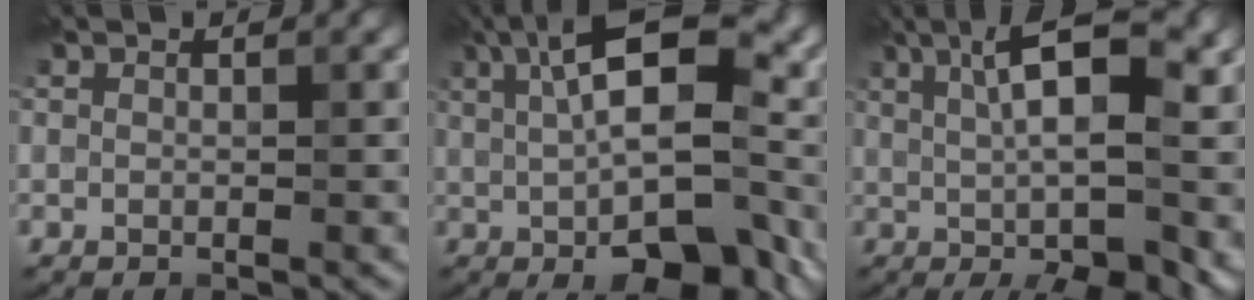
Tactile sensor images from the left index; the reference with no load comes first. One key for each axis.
{"total": 13.8, "fx": -0.2, "fy": 5.7, "fz": 12.6, "tx": -0.164, "ty": 0.007, "tz": 0.003}
{"total": 11.2, "fx": 1.3, "fy": 3.1, "fz": 10.7, "tx": -0.129, "ty": 0.015, "tz": 0.015}